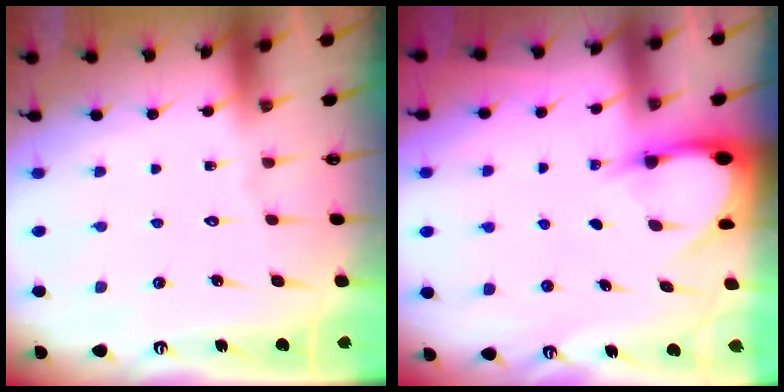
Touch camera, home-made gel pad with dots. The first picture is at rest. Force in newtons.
{"total": 3.3, "press": 3.3, "slide": 0.1}